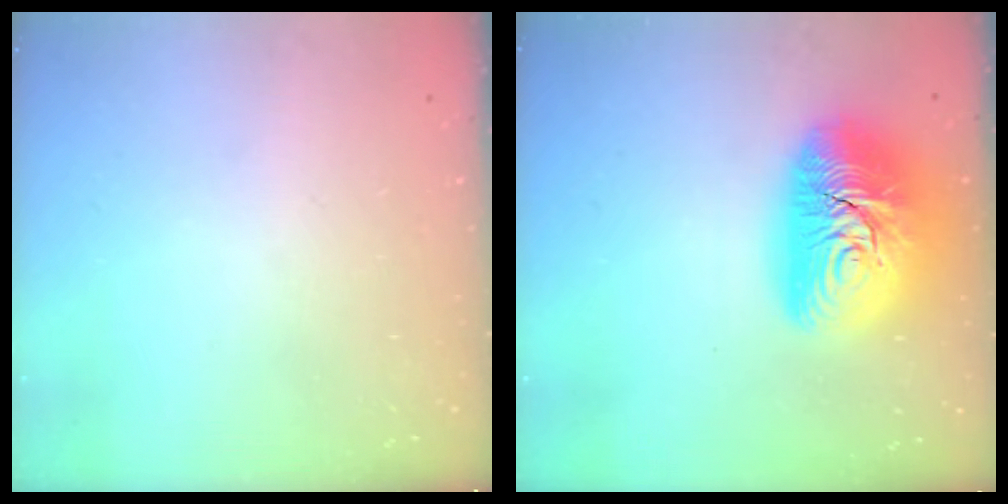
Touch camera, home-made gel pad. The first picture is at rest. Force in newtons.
{"total": 20.2, "press": 20.1, "slide": 1.4}